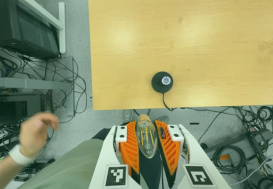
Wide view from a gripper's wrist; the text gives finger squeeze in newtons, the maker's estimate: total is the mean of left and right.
{"total": 18.7, "left": 19.1, "right": 18.3}